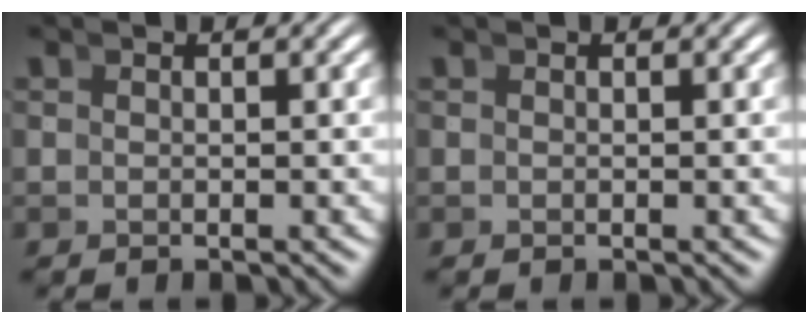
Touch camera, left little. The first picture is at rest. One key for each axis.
{"total": 0.0}